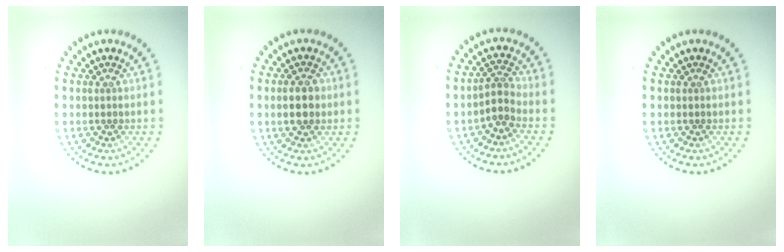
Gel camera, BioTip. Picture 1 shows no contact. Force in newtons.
{"total": 2.3, "press": 2.3, "slide": 0.2}
{"total": 2.1, "press": 1.6, "slide": 1.4}
{"total": 0.0}